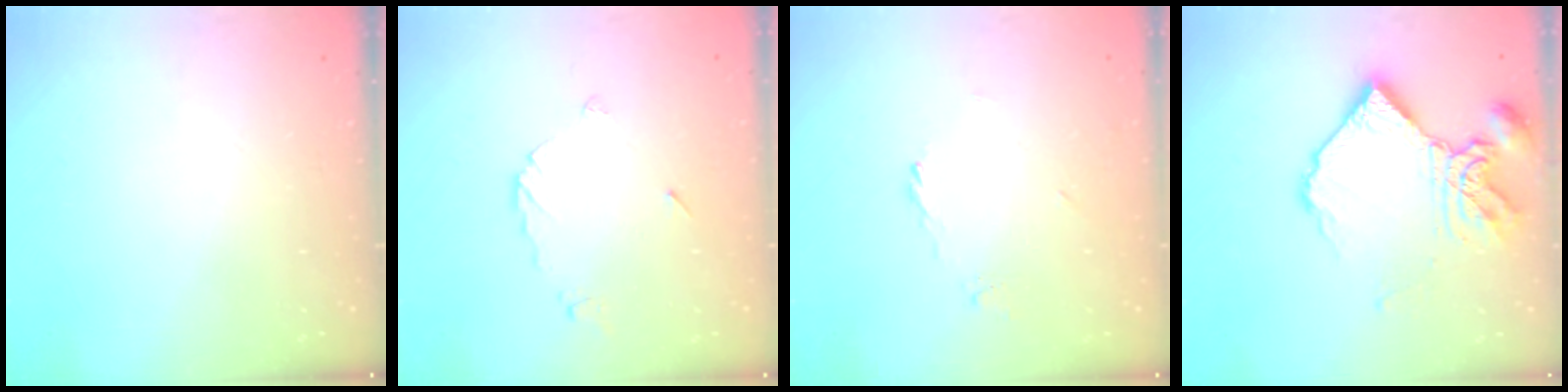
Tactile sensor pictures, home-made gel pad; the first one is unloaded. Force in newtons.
{"total": 5.5, "press": 5.5, "slide": 0.3}
{"total": 1.1, "press": 1.1, "slide": 0.4}
{"total": 13.9, "press": 13.7, "slide": 1.8}